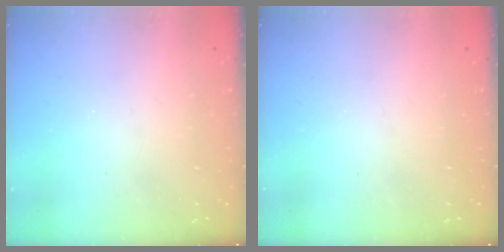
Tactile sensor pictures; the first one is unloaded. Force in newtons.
{"total": 0.0}